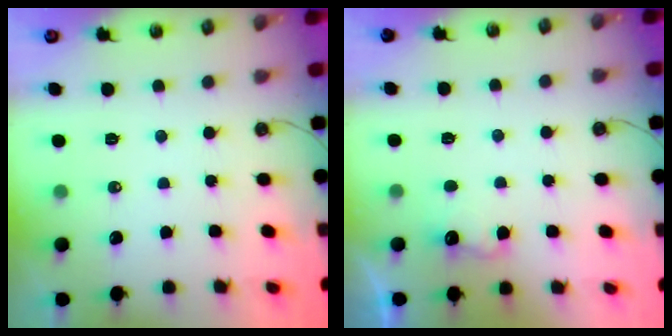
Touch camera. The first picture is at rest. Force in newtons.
{"total": 6.0, "press": 5.9, "slide": 1.1}